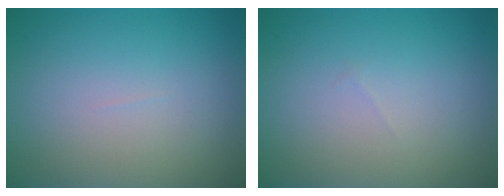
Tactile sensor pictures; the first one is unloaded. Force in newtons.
{"total": 0.0}